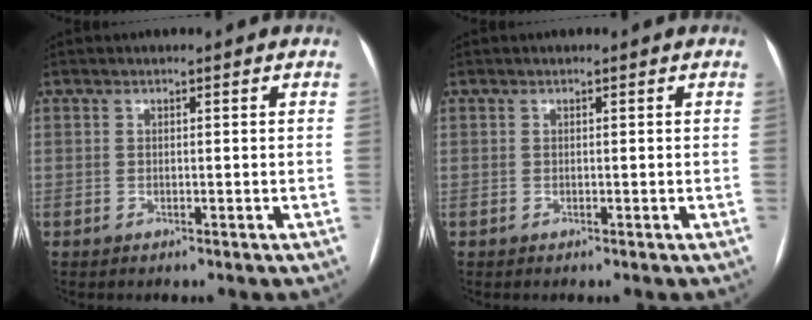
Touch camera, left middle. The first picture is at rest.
{"total": 0.0}